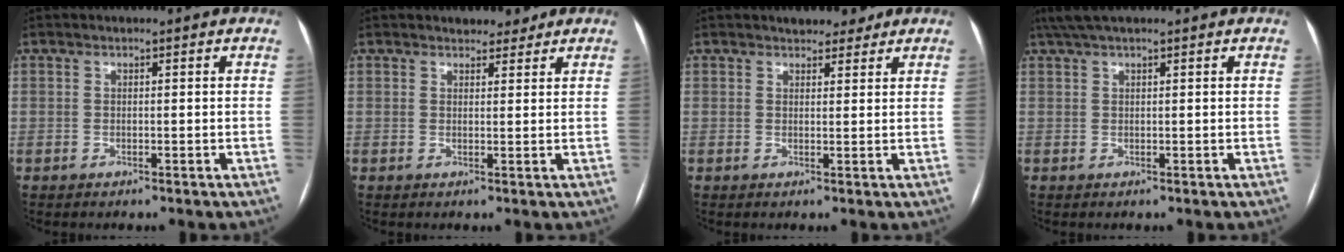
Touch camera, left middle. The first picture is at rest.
{"total": 2.7, "force": [2.3, 1.3, 0.8], "torque": [-0.008, 0.004, 0.030]}
{"total": 3.8, "force": [3.1, 1.7, 1.4], "torque": [-0.014, 0.010, 0.045]}
{"total": 4.3, "force": [3.3, 0.5, 2.7], "torque": [-0.050, 0.036, 0.063]}